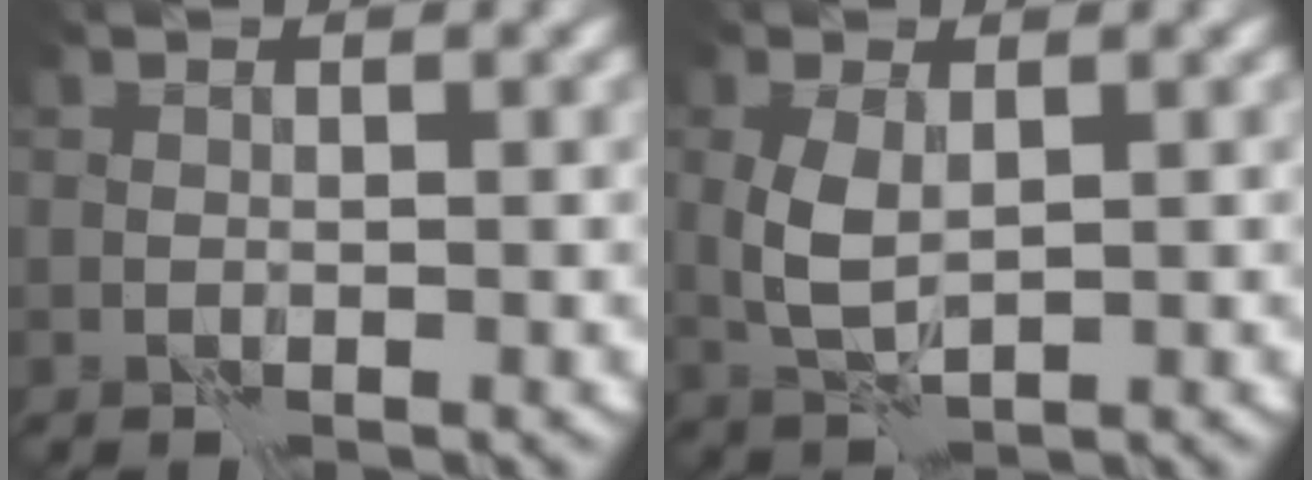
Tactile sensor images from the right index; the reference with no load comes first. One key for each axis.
{"total": 3.1, "fx": 0.7, "fy": 1.5, "fz": 2.6, "tx": -0.064, "ty": 0.002, "tz": 0.019}